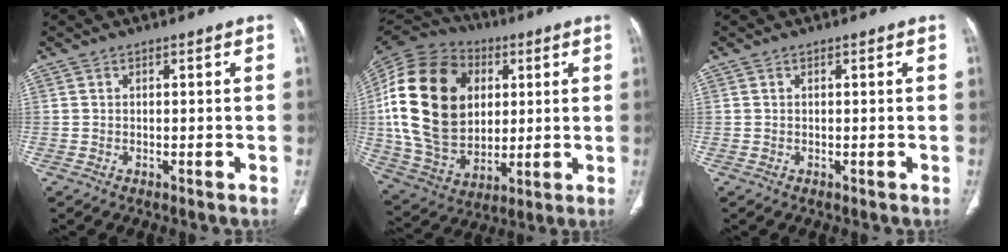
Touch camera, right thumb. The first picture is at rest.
{"total": 27.9, "force": [4.7, 20.0, 18.8], "torque": [-0.369, 0.005, 0.092]}
{"total": 0.0}